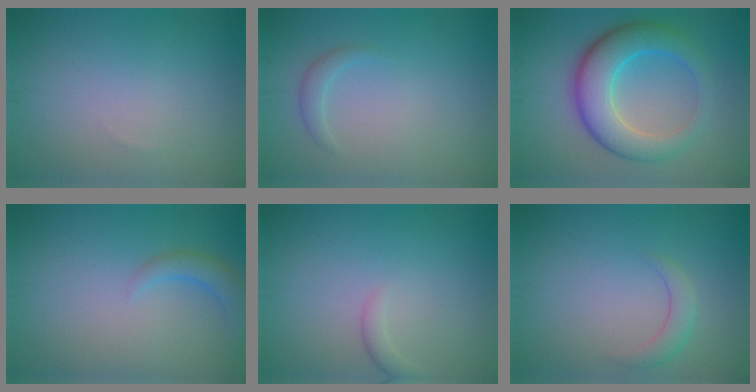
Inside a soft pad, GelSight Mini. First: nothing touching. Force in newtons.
{"total": 1.2, "press": 1.2, "slide": 0.0}
{"total": 7.1, "press": 7.1, "slide": 0.2}
{"total": 2.3, "press": 2.3, "slide": 0.3}
{"total": 1.1, "press": 1.1, "slide": 0.2}
{"total": 2.0, "press": 2.0, "slide": 0.0}